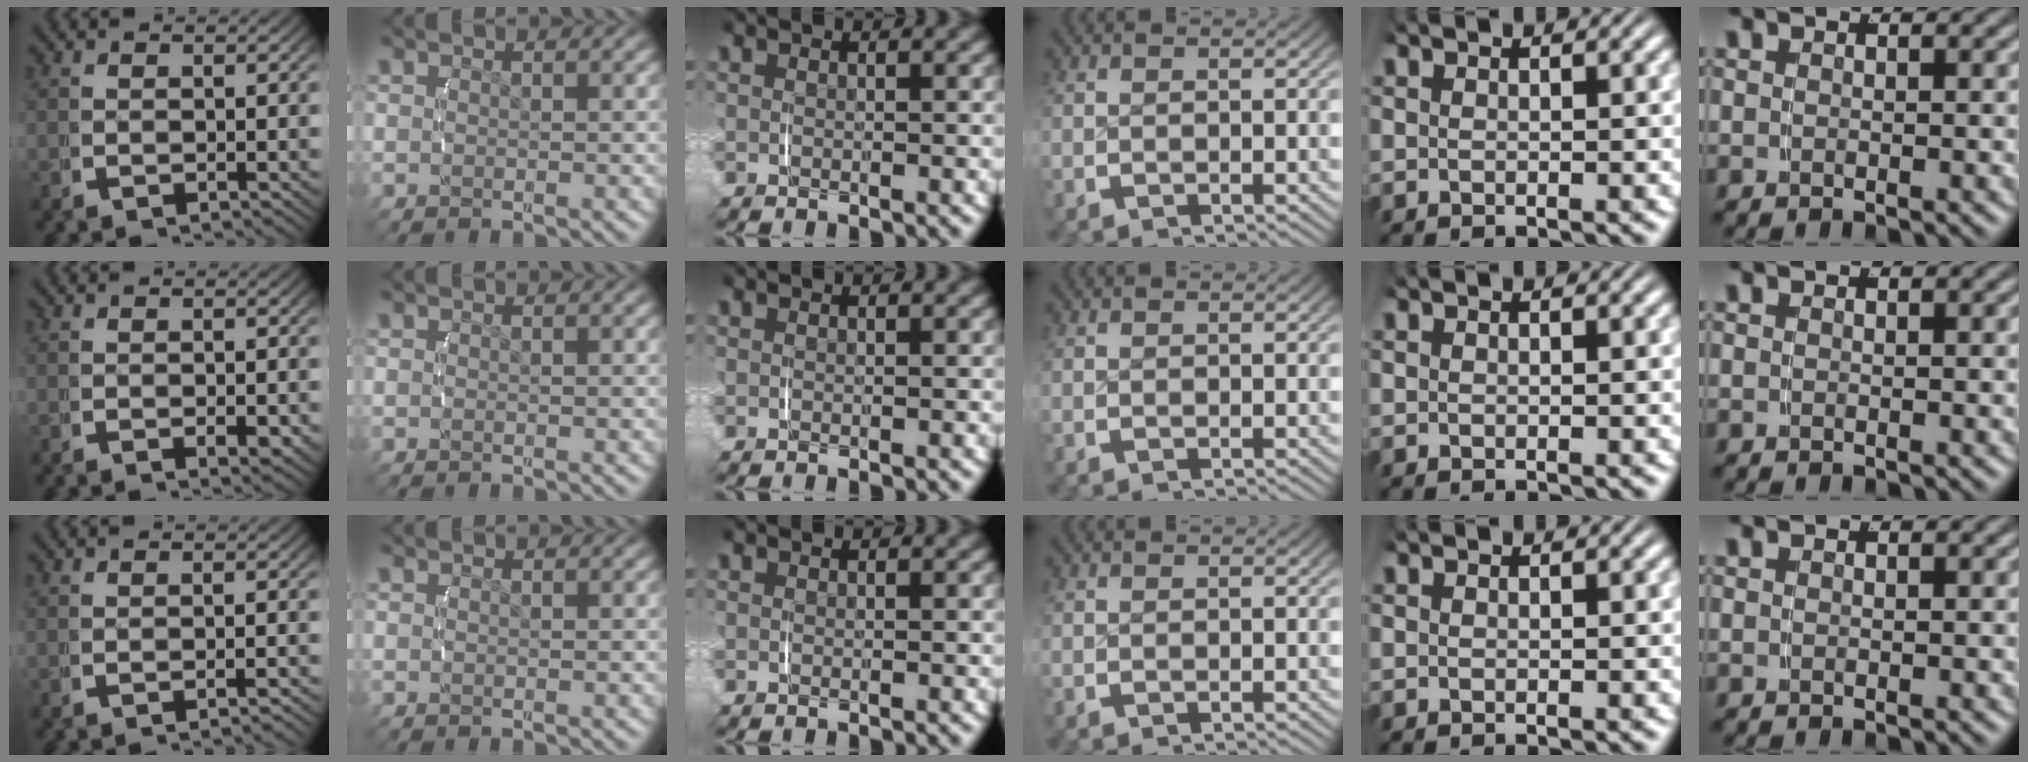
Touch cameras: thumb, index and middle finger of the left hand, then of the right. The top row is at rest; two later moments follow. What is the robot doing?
{"motion": "lift_and_place", "object": "string"}